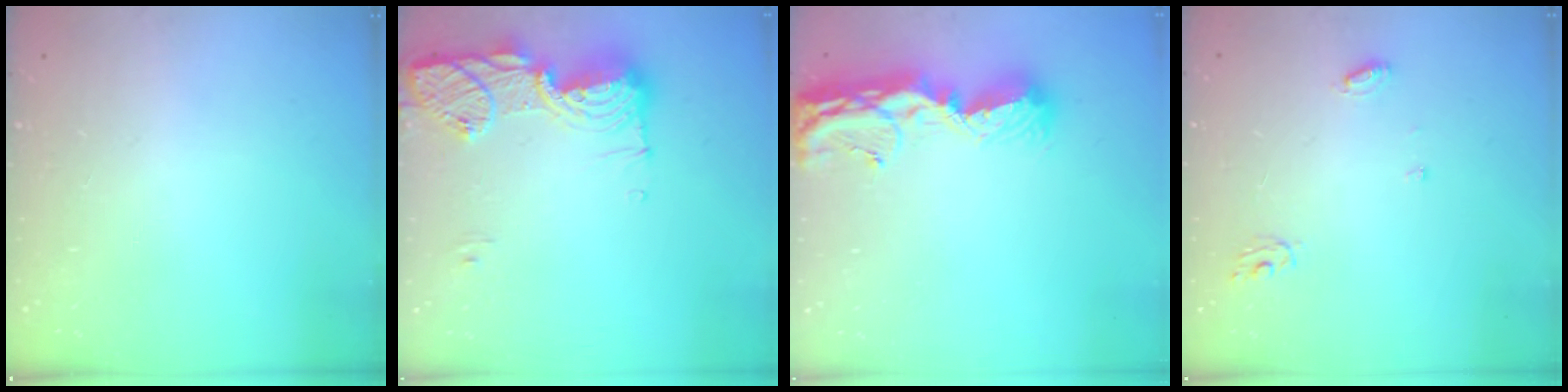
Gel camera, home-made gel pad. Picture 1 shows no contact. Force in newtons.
{"total": 14.7, "press": 14.7, "slide": 1.4}
{"total": 12.3, "press": 12.3, "slide": 1.3}
{"total": 5.1, "press": 5.1, "slide": 0.4}